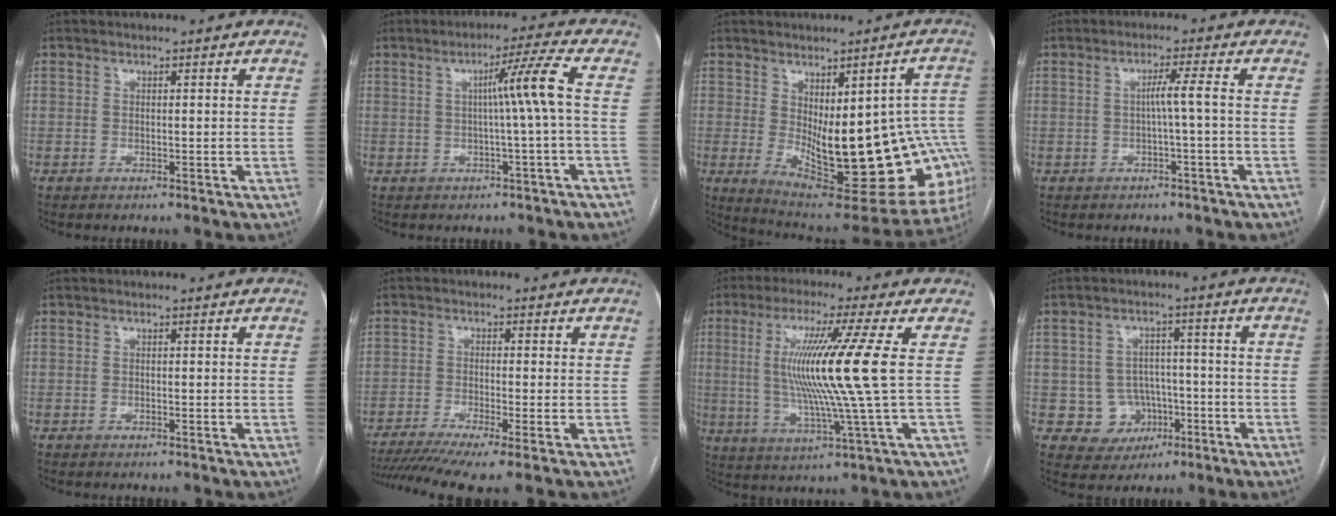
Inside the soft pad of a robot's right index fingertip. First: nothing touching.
{"total": 6.2, "force": [0.2, -1.8, 5.9], "torque": [-0.095, 0.010, 0.006]}
{"total": 24.2, "force": [-3.6, 9.1, 22.1], "torque": [-0.211, 0.000, -0.024]}
{"total": 2.7, "force": [-0.4, -0.7, 2.6], "torque": [-0.042, 0.004, -0.006]}
{"total": 0.0}
{"total": 9.6, "force": [-6.9, 0.2, 6.7], "torque": [-0.111, -0.011, -0.113]}
{"total": 14.1, "force": [1.8, -2.3, 13.8], "torque": [-0.264, -0.008, 0.030]}
{"total": 6.7, "force": [-1.8, 6.3, 0.9], "torque": [-0.005, 0.016, -0.018]}